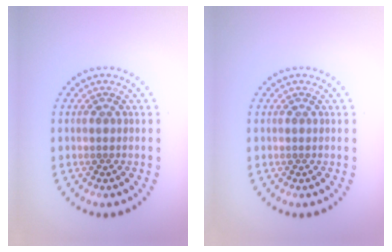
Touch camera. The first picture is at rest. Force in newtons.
{"total": 0.0}